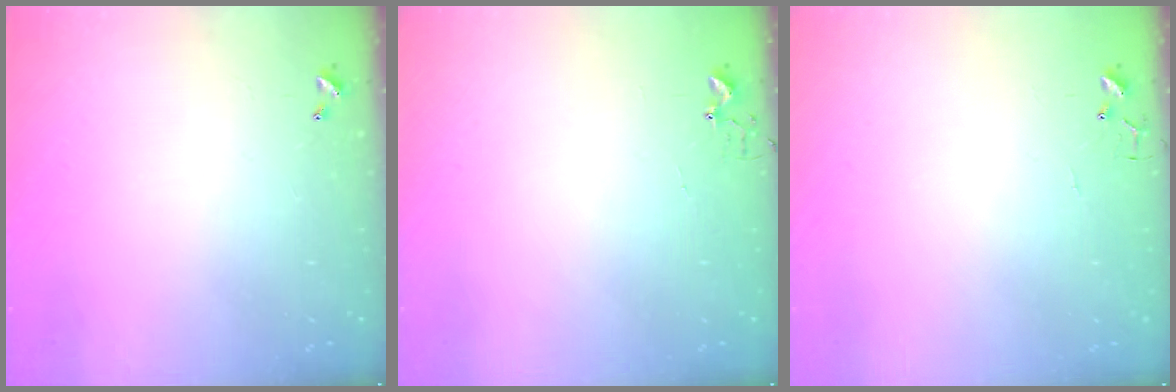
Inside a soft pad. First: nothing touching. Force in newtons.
{"total": 3.7, "press": 3.7, "slide": 0.2}
{"total": 4.9, "press": 4.8, "slide": 0.4}